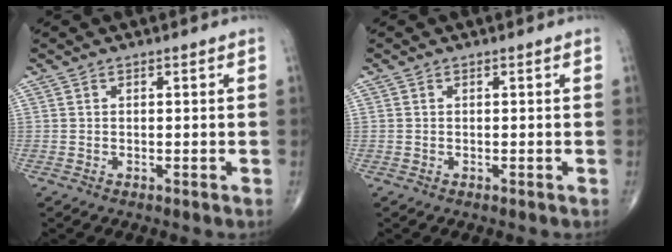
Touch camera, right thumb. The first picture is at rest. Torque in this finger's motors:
{"motor_torque": [-0.04, 0.04, 0.27, 0.19, 0.01]}